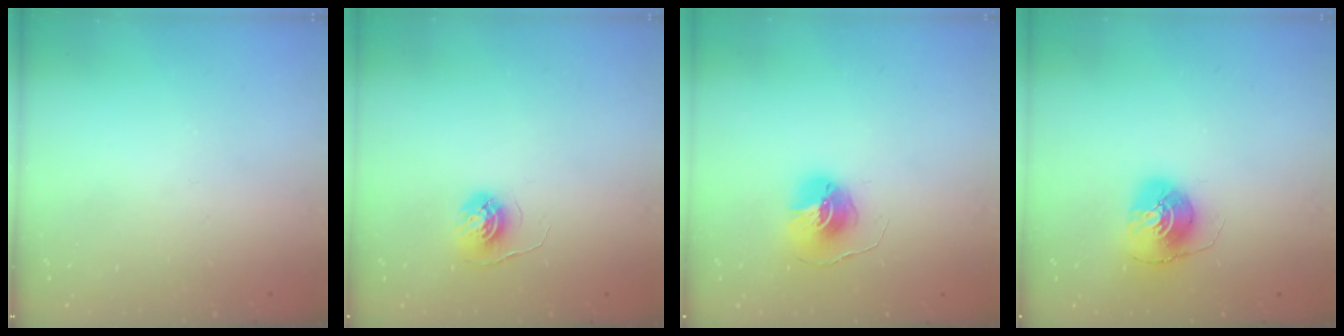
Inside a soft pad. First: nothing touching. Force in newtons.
{"total": 5.6, "press": 5.5, "slide": 0.4}
{"total": 7.8, "press": 7.8, "slide": 0.1}
{"total": 8.8, "press": 8.8, "slide": 0.1}